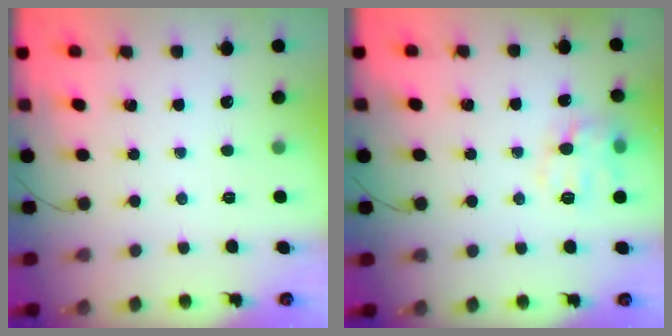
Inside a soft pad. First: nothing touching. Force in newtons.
{"total": 9.4, "press": 9.4, "slide": 0.5}